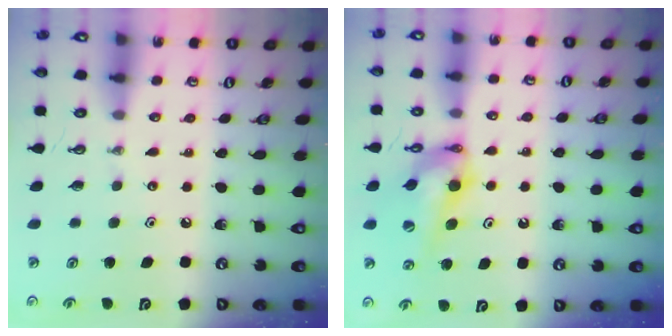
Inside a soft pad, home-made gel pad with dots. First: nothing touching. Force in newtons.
{"total": 11.7, "press": 11.7, "slide": 1.2}